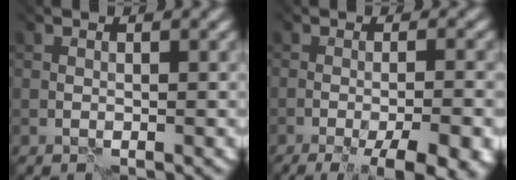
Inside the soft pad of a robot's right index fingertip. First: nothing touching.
{"total": 10.3, "force": [-4.9, 3.4, 8.4], "torque": [-0.069, 0.009, -0.052]}